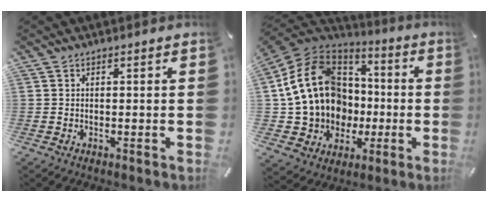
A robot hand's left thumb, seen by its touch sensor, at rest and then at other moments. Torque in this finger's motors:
{"motor_torque": [1.28, 3.73, 2.77, 0.00, 0.30]}